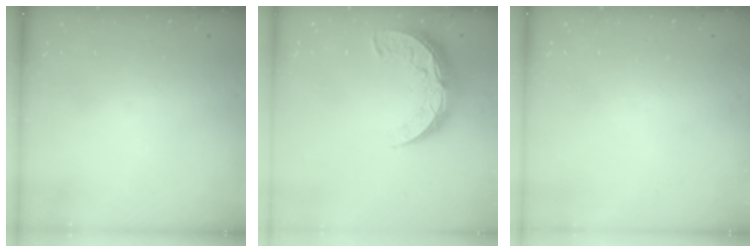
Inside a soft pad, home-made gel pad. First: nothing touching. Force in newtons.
{"total": 11.4, "press": 11.3, "slide": 0.8}
{"total": 0.0}